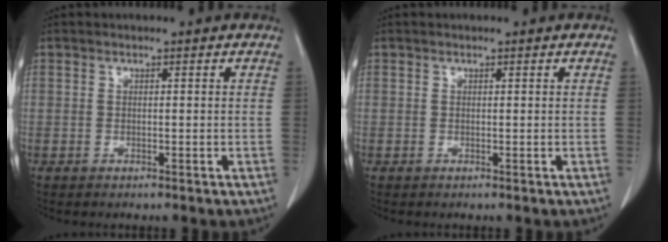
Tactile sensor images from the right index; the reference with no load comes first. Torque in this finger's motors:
{"motor_torque": [0.06, 0.00, 0.04, 0.01]}